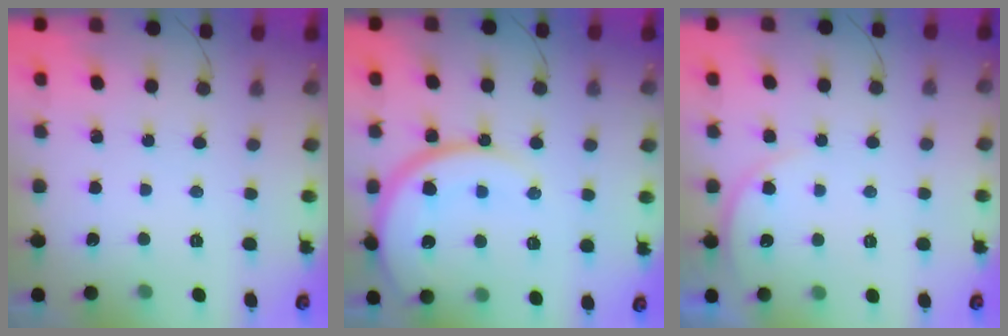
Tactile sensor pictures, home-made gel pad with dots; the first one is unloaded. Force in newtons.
{"total": 15.4, "press": 15.4, "slide": 1.3}
{"total": 4.7, "press": 4.6, "slide": 0.6}